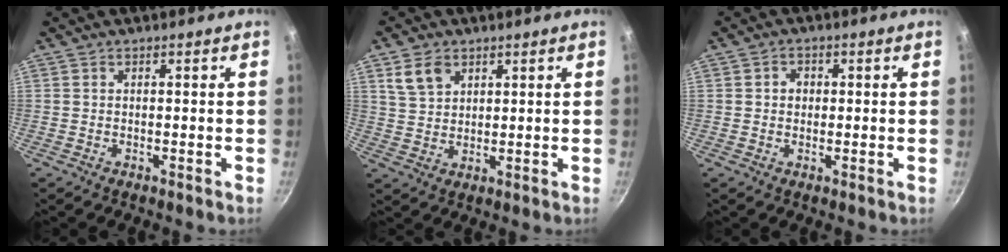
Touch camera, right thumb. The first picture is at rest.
{"total": 5.8, "force": [3.0, 4.0, 3.0], "torque": [-0.039, -0.007, 0.062]}
{"total": 2.6, "force": [0.3, 2.2, 1.3], "torque": [-0.007, 0.004, 0.001]}